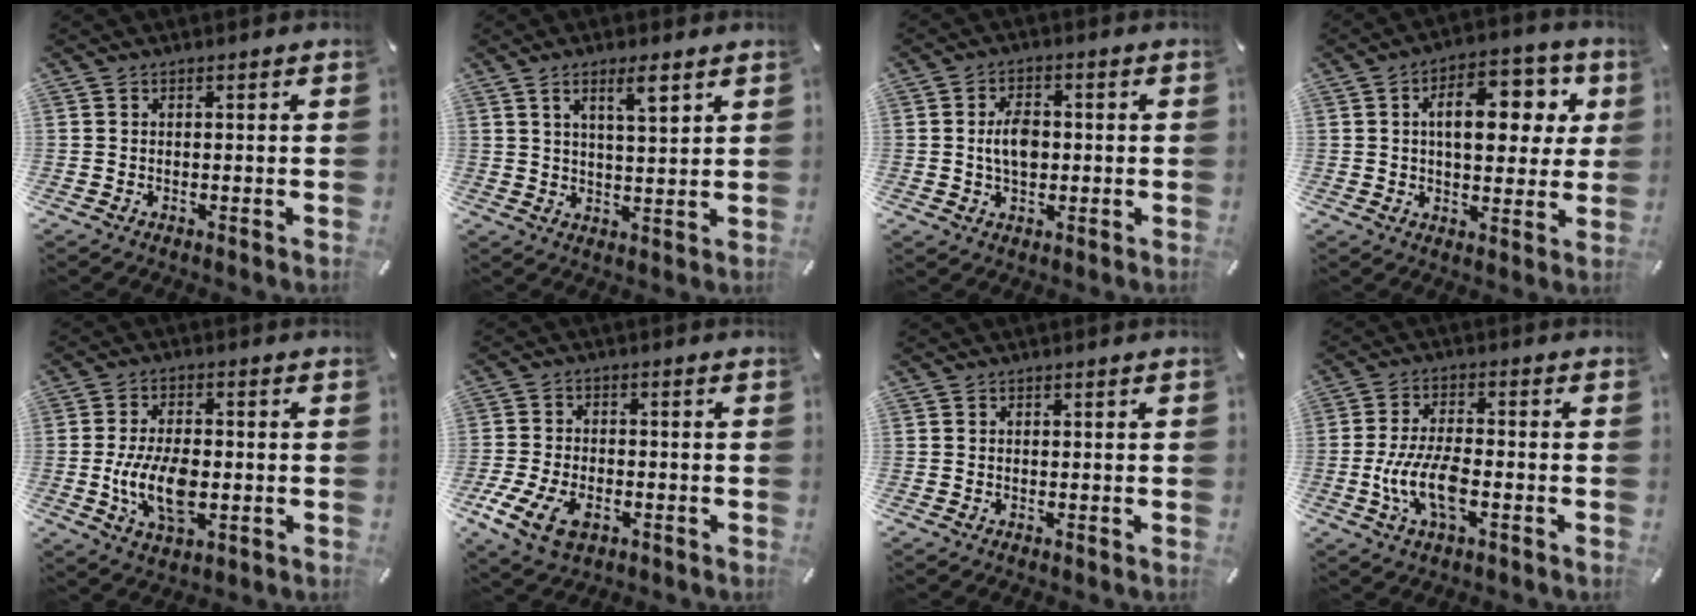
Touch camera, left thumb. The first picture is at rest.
{"total": 6.0, "force": [3.8, 0.9, 4.5], "torque": [-0.081, -0.015, 0.060]}
{"total": 5.9, "force": [0.0, 4.0, 4.3], "torque": [-0.080, -0.001, -0.008]}
{"total": 14.4, "force": [4.0, 8.3, 11.0], "torque": [-0.149, -0.005, 0.061]}
{"total": 11.0, "force": [-1.8, 5.9, 9.1], "torque": [-0.186, -0.007, -0.031]}
{"total": 9.2, "force": [-4.1, 5.7, 5.9], "torque": [-0.143, 0.005, -0.077]}
{"total": 0.0}
{"total": 9.7, "force": [-2.8, 4.1, 8.4], "torque": [-0.174, 0.001, -0.049]}